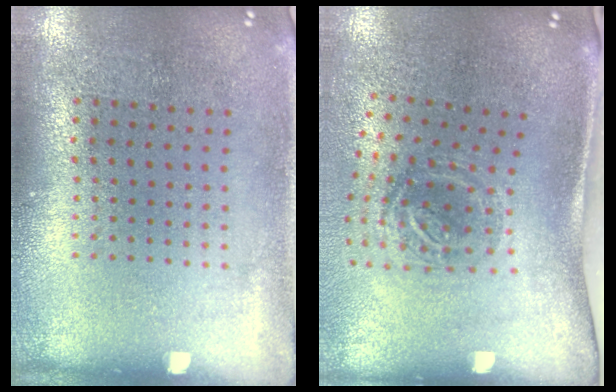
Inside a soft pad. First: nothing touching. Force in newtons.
{"total": 1.9, "press": 1.2, "slide": 1.5}